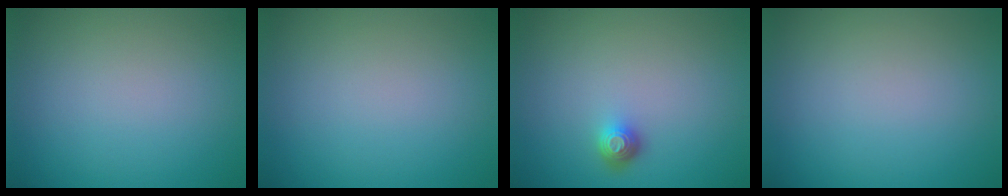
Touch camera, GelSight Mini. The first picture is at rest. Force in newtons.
{"total": 0.0}
{"total": 1.6, "press": 1.1, "slide": 1.0}
{"total": 0.0}